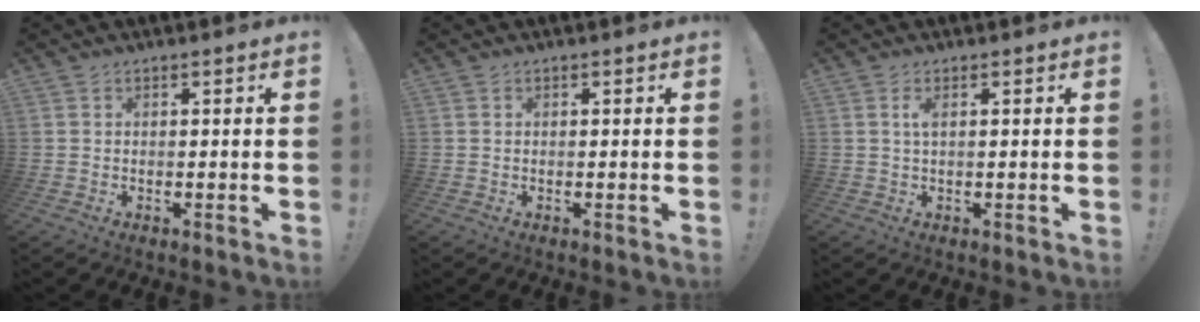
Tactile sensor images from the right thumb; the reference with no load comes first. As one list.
[{"total": 0.0}, {"total": 2.0, "force": [0.5, 0.3, 1.9], "torque": [-0.032, 0.000, 0.004]}]